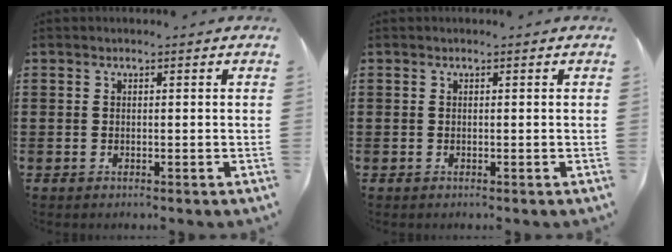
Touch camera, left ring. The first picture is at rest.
{"total": 0.0}